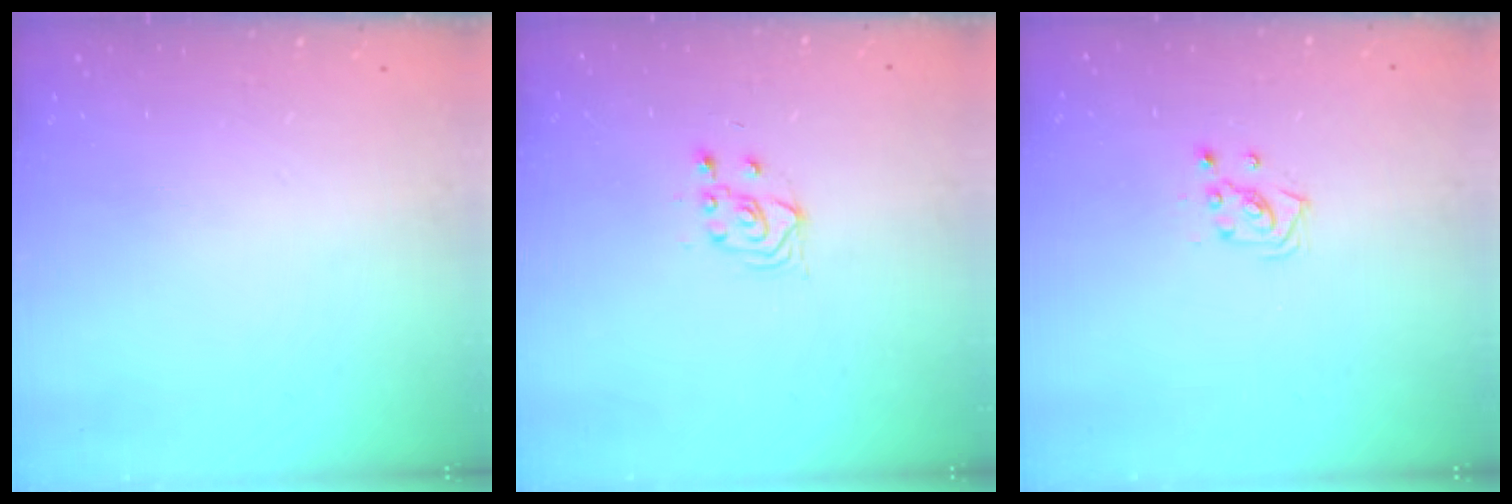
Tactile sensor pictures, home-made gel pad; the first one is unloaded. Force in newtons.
{"total": 3.0, "press": 2.6, "slide": 1.3}
{"total": 3.3, "press": 3.2, "slide": 0.5}